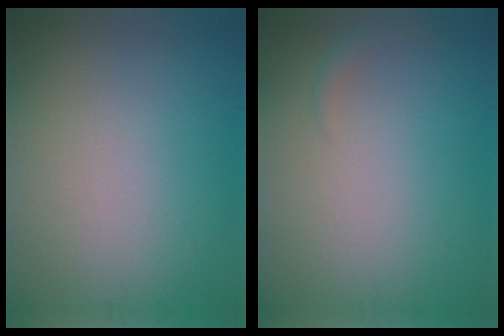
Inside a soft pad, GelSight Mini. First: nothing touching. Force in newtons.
{"total": 0.8, "press": 0.8, "slide": 0.0}